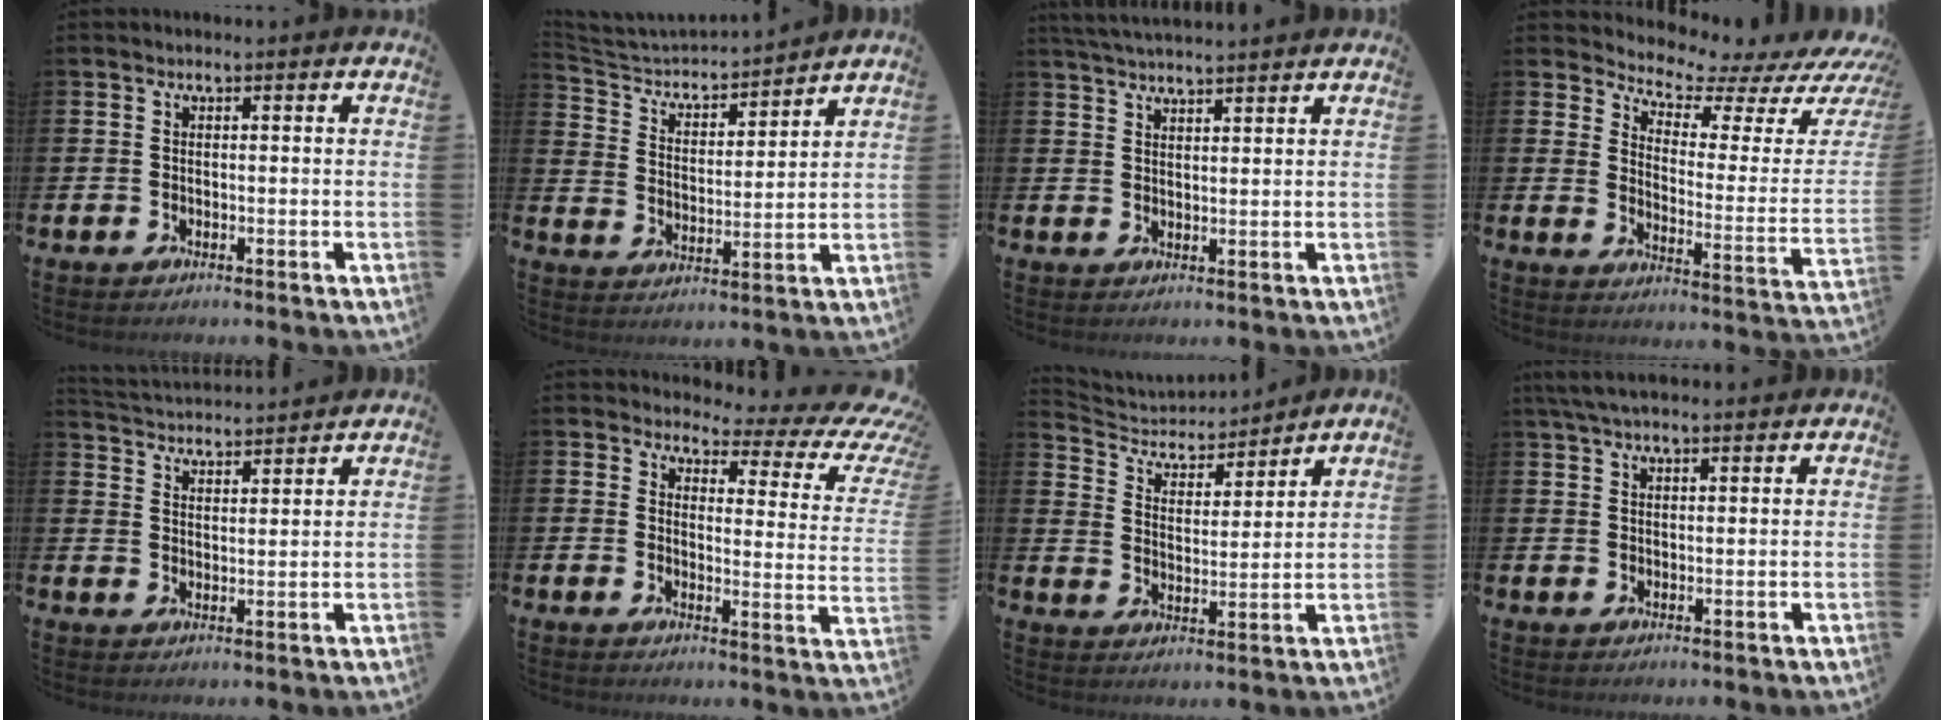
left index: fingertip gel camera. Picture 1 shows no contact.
{"total": 4.5, "force": [4.4, 0.9, 0.6], "torque": [-0.040, -0.038, 0.070]}
{"total": 3.4, "force": [3.4, -0.2, 0.3], "torque": [-0.012, -0.013, 0.062]}
{"total": 5.3, "force": [5.2, 0.9, 0.6], "torque": [-0.030, -0.061, 0.081]}
{"total": 4.2, "force": [4.1, 0.2, -0.4], "torque": [-0.013, -0.027, 0.074]}
{"total": 3.3, "force": [2.4, 1.8, 1.5], "torque": [-0.017, -0.036, 0.025]}
{"total": 4.9, "force": [4.6, 1.5, 0.5], "torque": [-0.040, -0.033, 0.076]}
{"total": 4.2, "force": [3.6, 0.9, 1.9], "torque": [-0.044, -0.004, 0.067]}